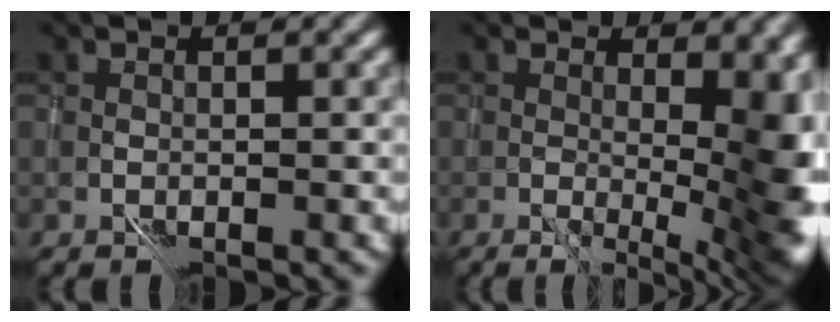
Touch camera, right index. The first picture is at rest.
{"total": 12.7, "force": [1.2, 4.7, 11.8], "torque": [-0.101, 0.012, 0.034]}